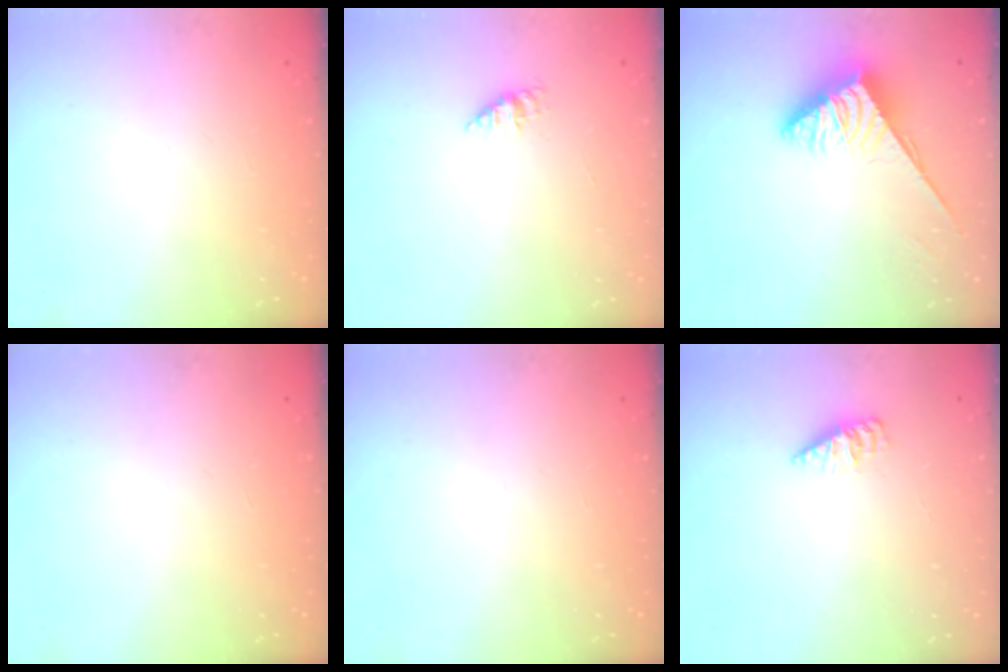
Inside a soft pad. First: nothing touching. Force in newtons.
{"total": 1.1, "press": 1.1, "slide": 0.2}
{"total": 3.7, "press": 3.7, "slide": 0.6}
{"total": 0.0}
{"total": 0.0}
{"total": 3.0, "press": 3.0, "slide": 0.2}